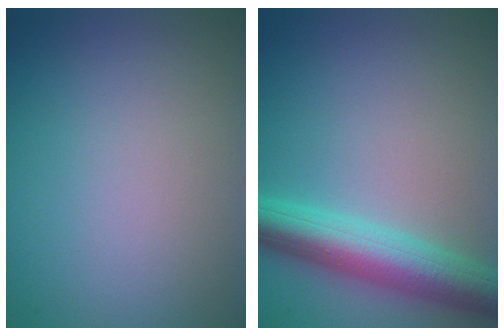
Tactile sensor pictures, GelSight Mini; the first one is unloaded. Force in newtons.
{"total": 6.7, "press": 6.7, "slide": 0.3}